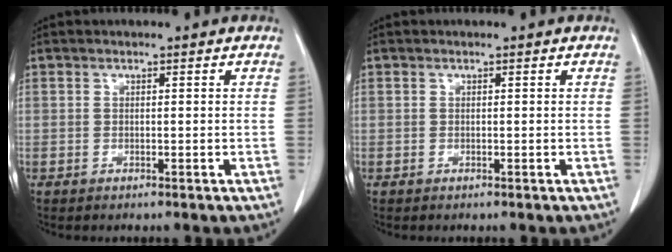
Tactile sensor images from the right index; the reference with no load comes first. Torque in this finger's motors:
{"motor_torque": [0.00, 0.00, 0.00, 0.00]}